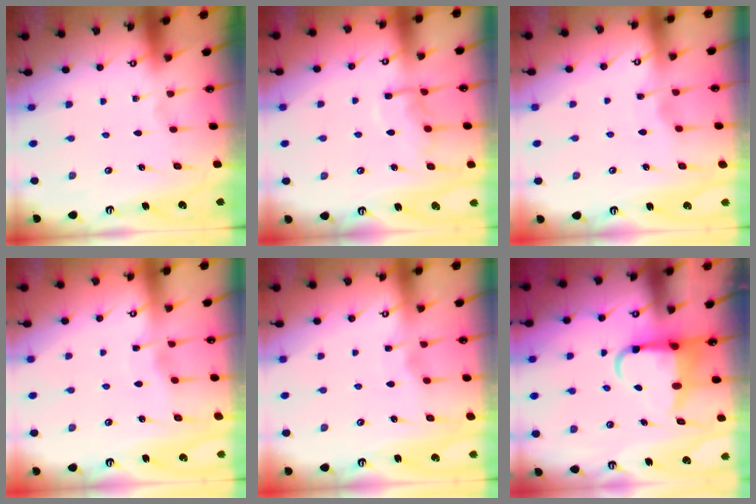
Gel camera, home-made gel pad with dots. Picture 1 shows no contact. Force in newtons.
{"total": 7.9, "press": 7.9, "slide": 0.5}
{"total": 2.8, "press": 2.8, "slide": 0.4}
{"total": 2.9, "press": 2.9, "slide": 0.3}
{"total": 2.7, "press": 2.6, "slide": 0.3}
{"total": 6.6, "press": 6.6, "slide": 1.1}